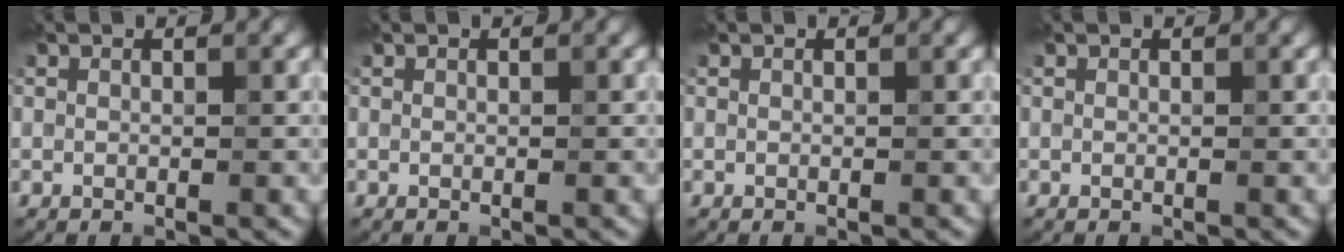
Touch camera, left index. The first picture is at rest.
{"total": 0.0}
{"total": 0.0}
{"total": 0.0}